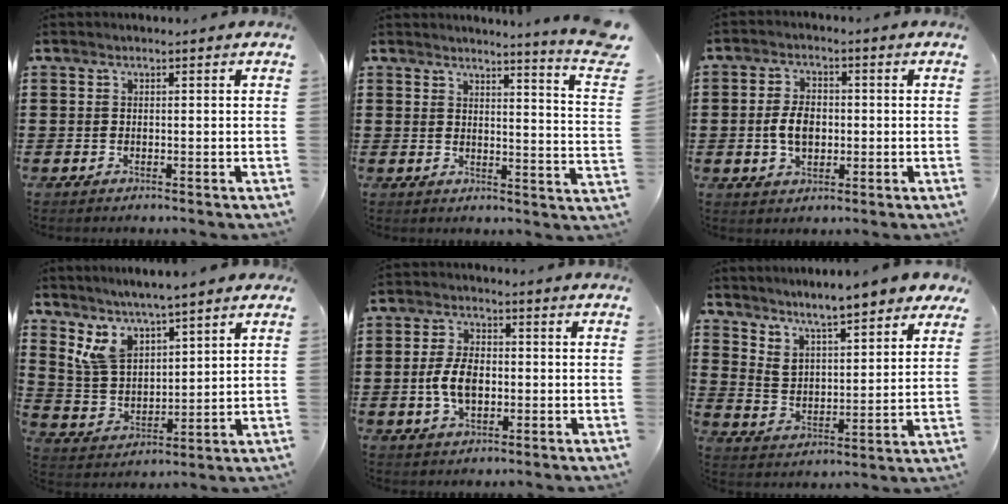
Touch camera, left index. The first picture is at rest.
{"total": 4.4, "force": [3.7, -1.3, 2.0], "torque": [-0.041, -0.040, 0.054]}
{"total": 5.4, "force": [-0.5, 3.3, 4.2], "torque": [-0.087, 0.002, -0.016]}
{"total": 6.9, "force": [5.5, 2.6, 3.2], "torque": [-0.086, -0.014, 0.102]}
{"total": 6.1, "force": [-0.9, 3.4, 4.9], "torque": [-0.110, 0.002, -0.021]}
{"total": 6.0, "force": [5.7, 0.4, 1.7], "torque": [-0.062, -0.040, 0.095]}